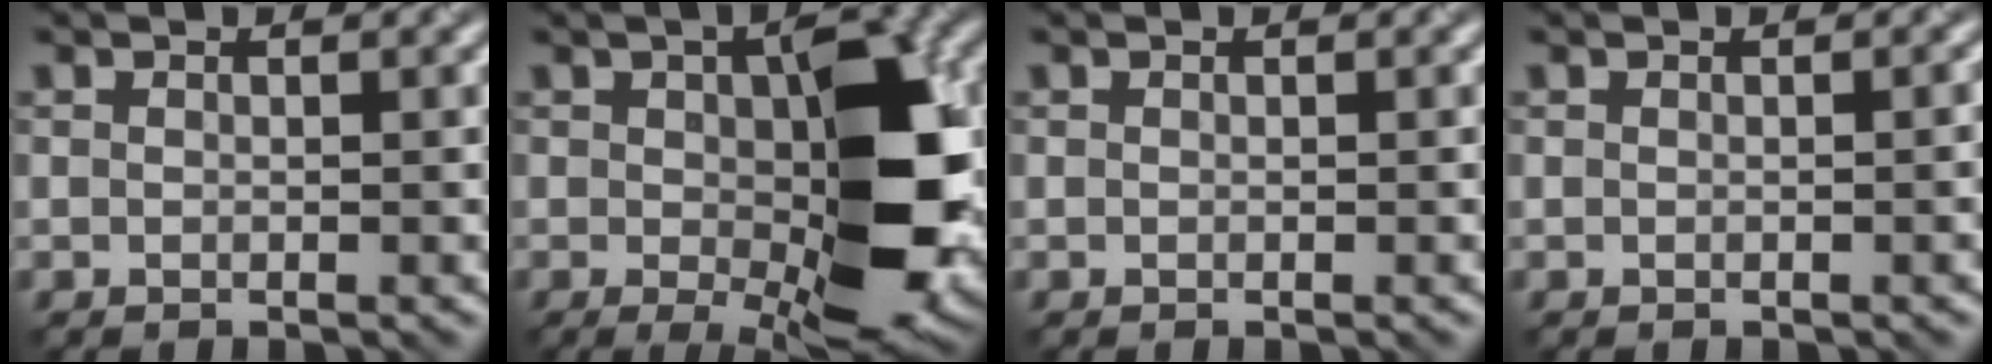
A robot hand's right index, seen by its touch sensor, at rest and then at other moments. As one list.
[{"total": 11.0, "force": [-0.3, 4.6, 10.0], "torque": [-0.148, -0.007, 0.004]}, {"total": 0.0}, {"total": 1.3, "force": [-0.1, 0.4, 1.2], "torque": [-0.009, 0.003, 0.000]}]